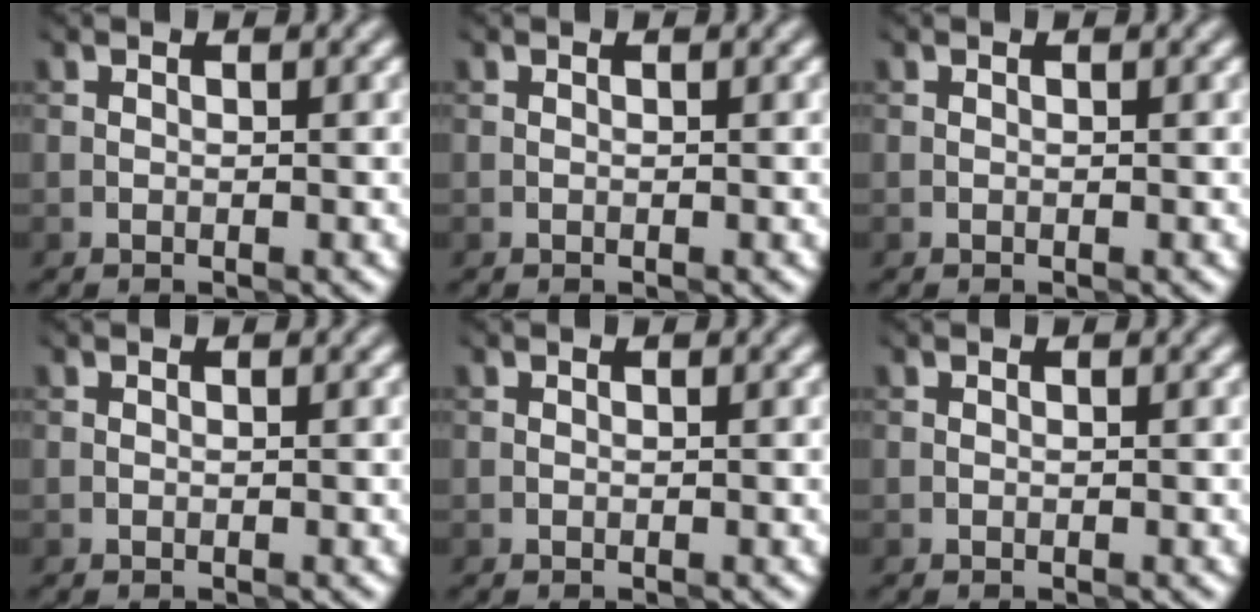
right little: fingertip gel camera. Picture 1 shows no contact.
{"total": 0.0}
{"total": 0.0}
{"total": 0.0}
{"total": 0.0}
{"total": 0.0}